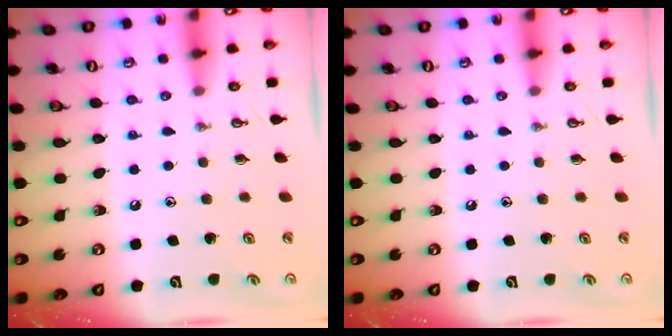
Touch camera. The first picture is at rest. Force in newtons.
{"total": 0.0}